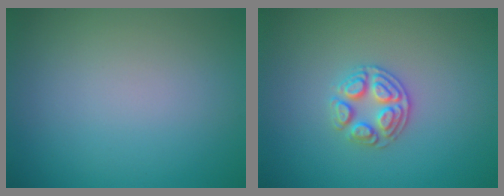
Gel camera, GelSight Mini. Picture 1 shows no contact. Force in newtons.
{"total": 2.9, "press": 2.7, "slide": 1.0}